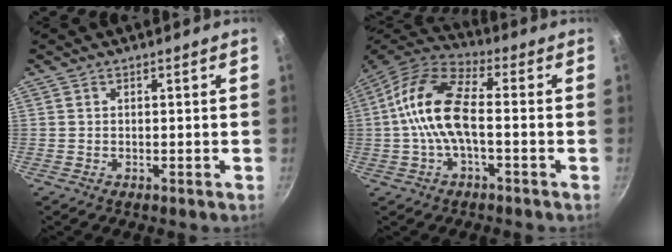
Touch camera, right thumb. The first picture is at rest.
{"total": 13.3, "force": [-1.0, 6.1, 11.8], "torque": [-0.225, 0.038, -0.037]}